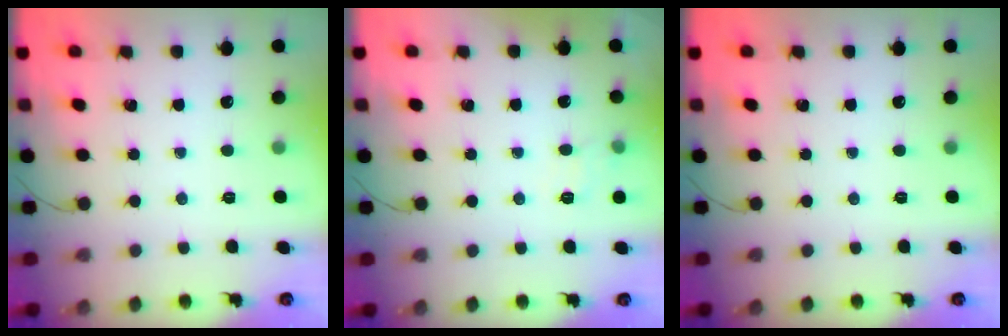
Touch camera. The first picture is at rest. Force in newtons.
{"total": 4.5, "press": 4.1, "slide": 1.9}
{"total": 0.0}